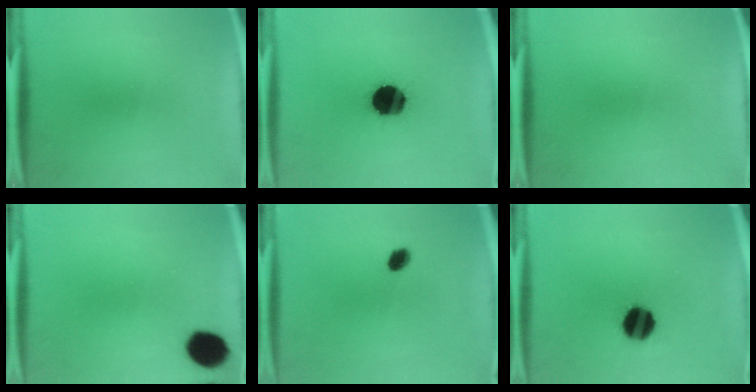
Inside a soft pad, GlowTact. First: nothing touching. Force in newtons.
{"total": 16.5}
{"total": 0.0}
{"total": 9.7}
{"total": 2.9}
{"total": 10.8}